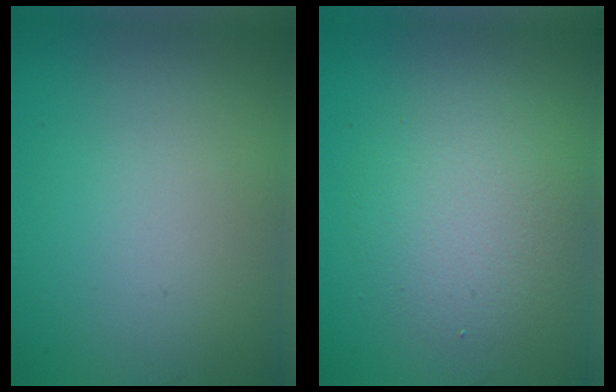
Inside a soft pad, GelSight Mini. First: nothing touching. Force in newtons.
{"total": 4.0, "press": 4.0, "slide": 0.1}